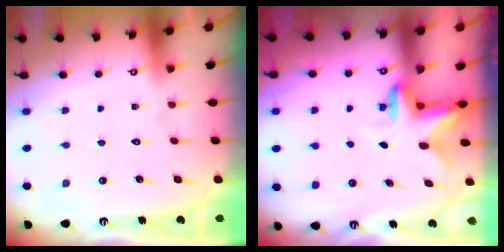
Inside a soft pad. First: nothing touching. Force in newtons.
{"total": 2.7, "press": 2.7, "slide": 0.5}